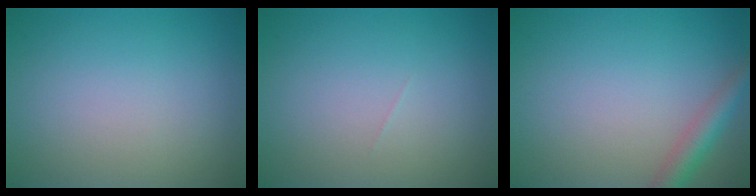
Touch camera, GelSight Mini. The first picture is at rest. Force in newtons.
{"total": 0.0}
{"total": 2.8, "press": 2.8, "slide": 0.1}